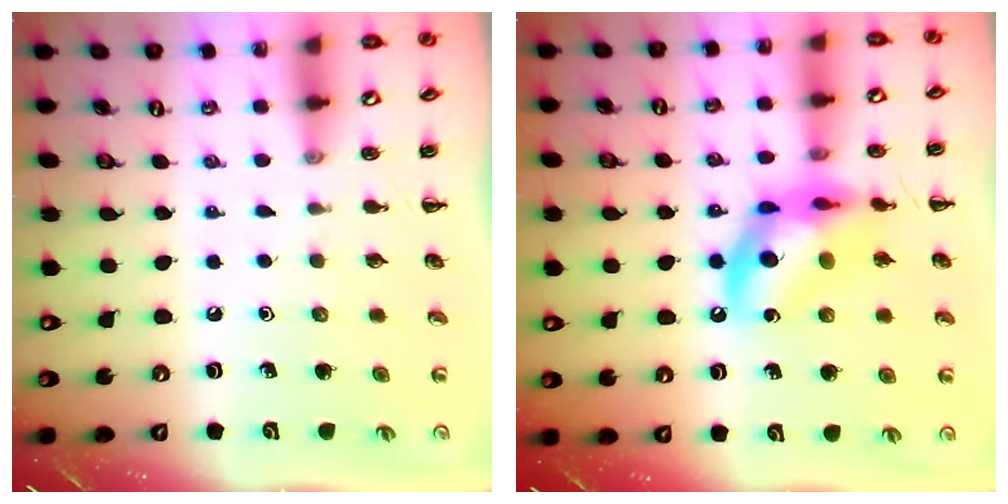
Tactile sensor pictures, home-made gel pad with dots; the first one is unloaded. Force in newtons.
{"total": 14.1, "press": 13.7, "slide": 3.3}